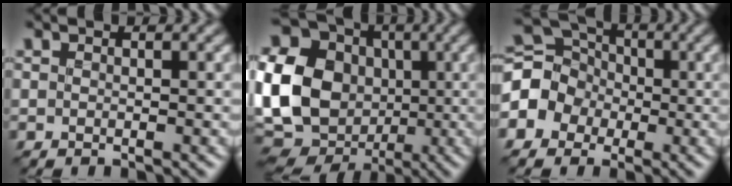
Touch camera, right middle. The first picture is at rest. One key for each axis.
{"total": 22.3, "fx": -2.2, "fy": 19.5, "fz": 10.5, "tx": -0.243, "ty": 0.017, "tz": -0.085}
{"total": 5.8, "fx": -1.5, "fy": 5.1, "fz": 2.2, "tx": -0.038, "ty": 0.000, "tz": -0.056}